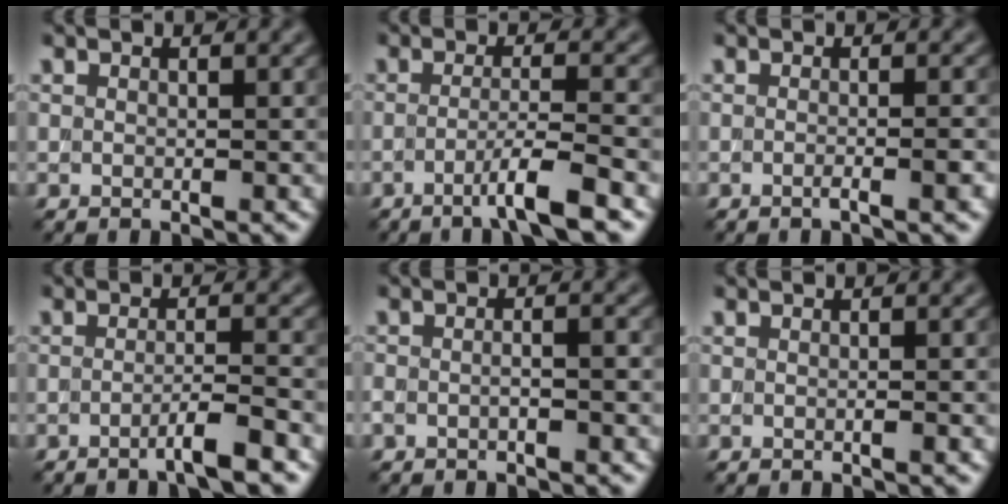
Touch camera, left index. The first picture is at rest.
{"total": 4.2, "force": [-2.0, 0.3, 3.6], "torque": [-0.057, 0.004, -0.050]}
{"total": 2.3, "force": [-0.7, 0.6, 2.2], "torque": [-0.022, 0.001, -0.016]}
{"total": 3.1, "force": [-1.5, 0.3, 2.7], "torque": [-0.036, 0.004, -0.040]}
{"total": 1.8, "force": [-0.7, 0.6, 1.5], "torque": [-0.014, 0.008, -0.018]}
{"total": 1.5, "force": [0.0, 0.6, 1.4], "torque": [-0.006, -0.002, -0.009]}